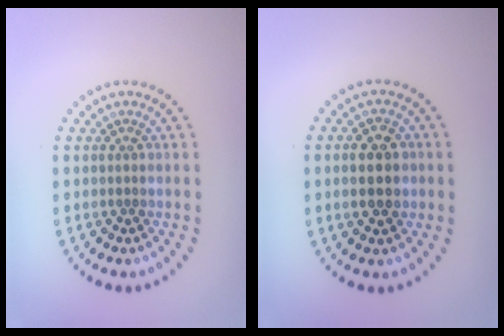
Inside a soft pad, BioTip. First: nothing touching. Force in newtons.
{"total": 4.0, "press": 4.0, "slide": 0.2}